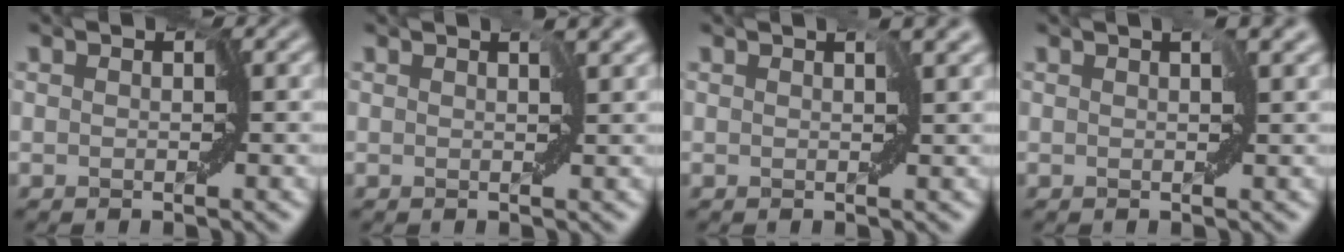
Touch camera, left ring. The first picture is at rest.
{"total": 1.9, "force": [1.0, 0.6, 1.5], "torque": [-0.023, 0.004, 0.018]}
{"total": 2.0, "force": [1.0, 0.7, 1.7], "torque": [-0.025, 0.005, 0.018]}
{"total": 1.7, "force": [0.9, 0.4, 1.4], "torque": [-0.024, 0.006, 0.017]}